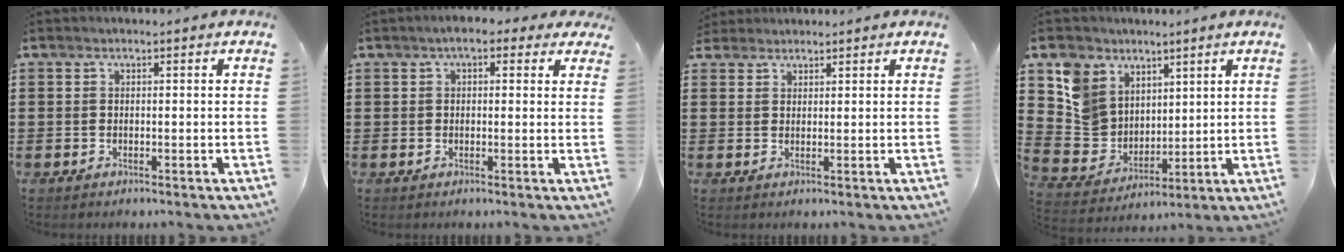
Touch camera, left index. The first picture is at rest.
{"total": 2.9, "force": [1.5, 1.3, 2.2], "torque": [-0.041, 0.006, 0.023]}
{"total": 1.6, "force": [1.5, 0.5, 0.0], "torque": [-0.005, 0.003, 0.031]}
{"total": 8.4, "force": [4.2, 7.1, 1.4], "torque": [-0.076, -0.017, 0.087]}